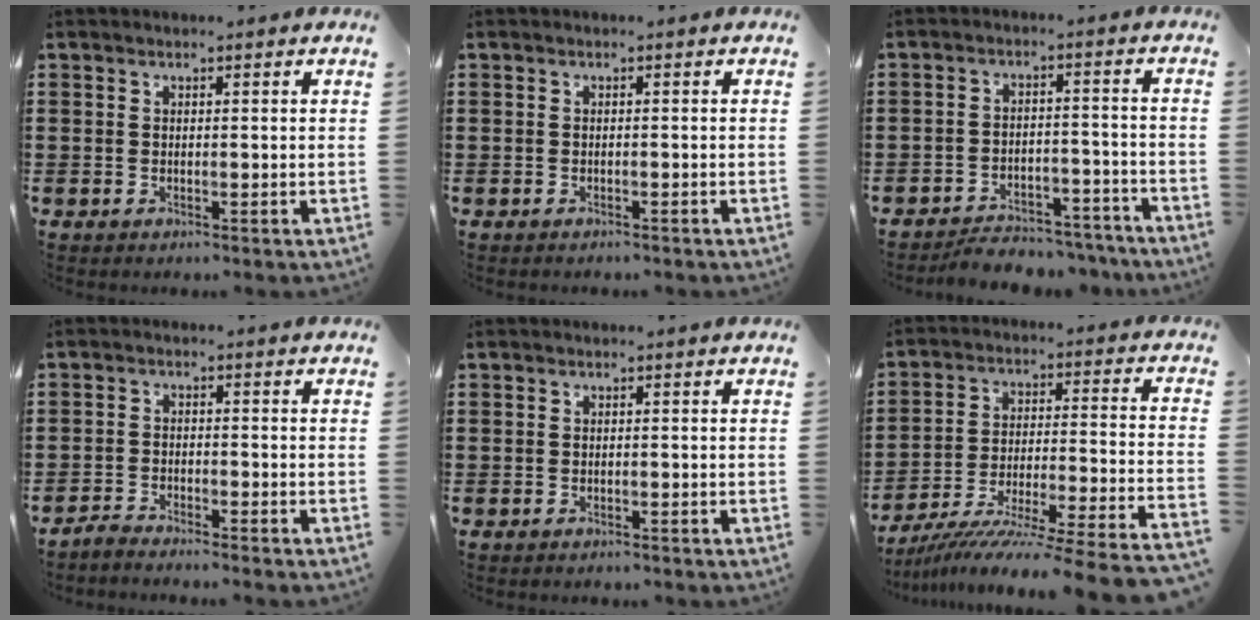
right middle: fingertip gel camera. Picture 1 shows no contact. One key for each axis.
{"total": 0.5, "fx": -0.5, "fy": 0.2, "fz": 0.0, "tx": -0.001, "ty": 0.000, "tz": -0.011}
{"total": 4.5, "fx": -4.4, "fy": 0.7, "fz": 0.6, "tx": -0.013, "ty": 0.008, "tz": -0.091}
{"total": 2.5, "fx": -2.4, "fy": -0.2, "fz": 0.3, "tx": -0.018, "ty": -0.004, "tz": -0.051}
{"total": 0.6, "fx": -0.6, "fy": 0.3, "fz": 0.0, "tx": -0.001, "ty": 0.000, "tz": -0.012}
{"total": 9.1, "fx": -7.9, "fy": -1.2, "fz": 4.4, "tx": -0.070, "ty": -0.019, "tz": -0.162}